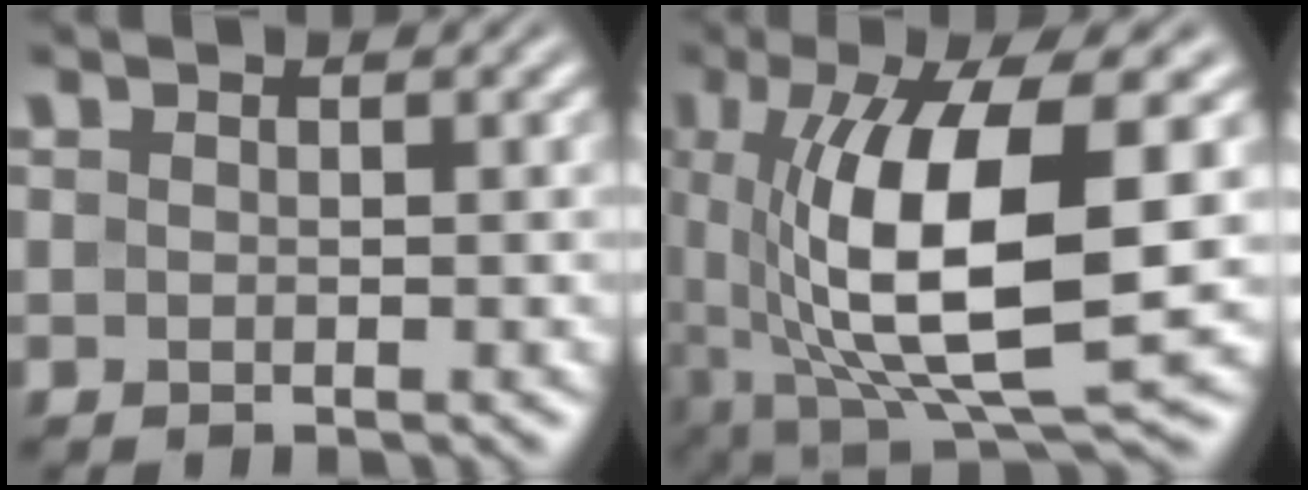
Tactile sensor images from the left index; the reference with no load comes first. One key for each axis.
{"total": 12.1, "fx": 0.7, "fy": 4.0, "fz": 11.5, "tx": -0.210, "ty": -0.011, "tz": 0.019}